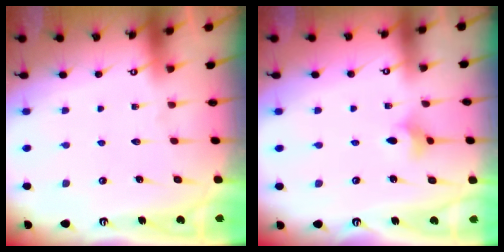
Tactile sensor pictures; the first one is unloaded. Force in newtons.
{"total": 3.8, "press": 3.7, "slide": 0.8}